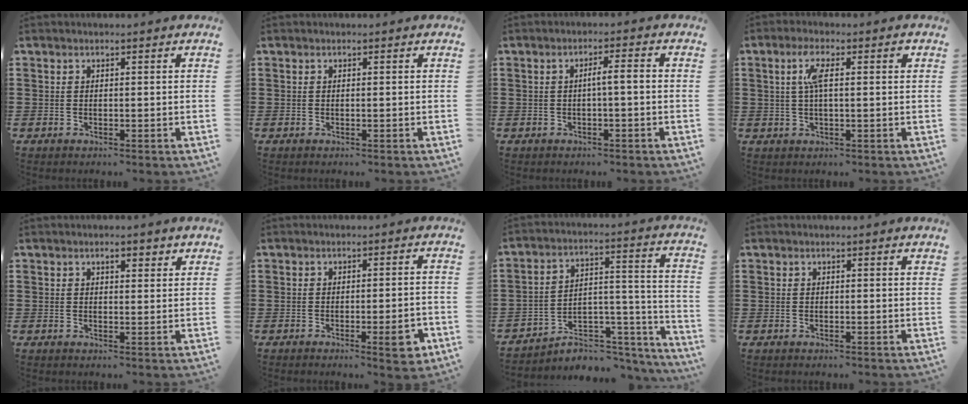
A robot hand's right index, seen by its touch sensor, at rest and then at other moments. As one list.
[{"total": 0.0}, {"total": 2.4, "force": [-0.5, 0.1, 2.3], "torque": [-0.043, 0.001, -0.011]}, {"total": 4.6, "force": [1.1, 1.1, 4.4], "torque": [-0.081, 0.006, 0.013]}, {"total": 2.1, "force": [1.5, 0.9, 1.2], "torque": [-0.011, -0.001, 0.023]}, {"total": 4.4, "force": [-2.0, 1.0, 3.8], "torque": [-0.056, -0.002, -0.030]}, {"total": 4.8, "force": [-3.8, 2.7, 1.2], "torque": [-0.027, 0.001, -0.073]}, {"total": 0.0}]